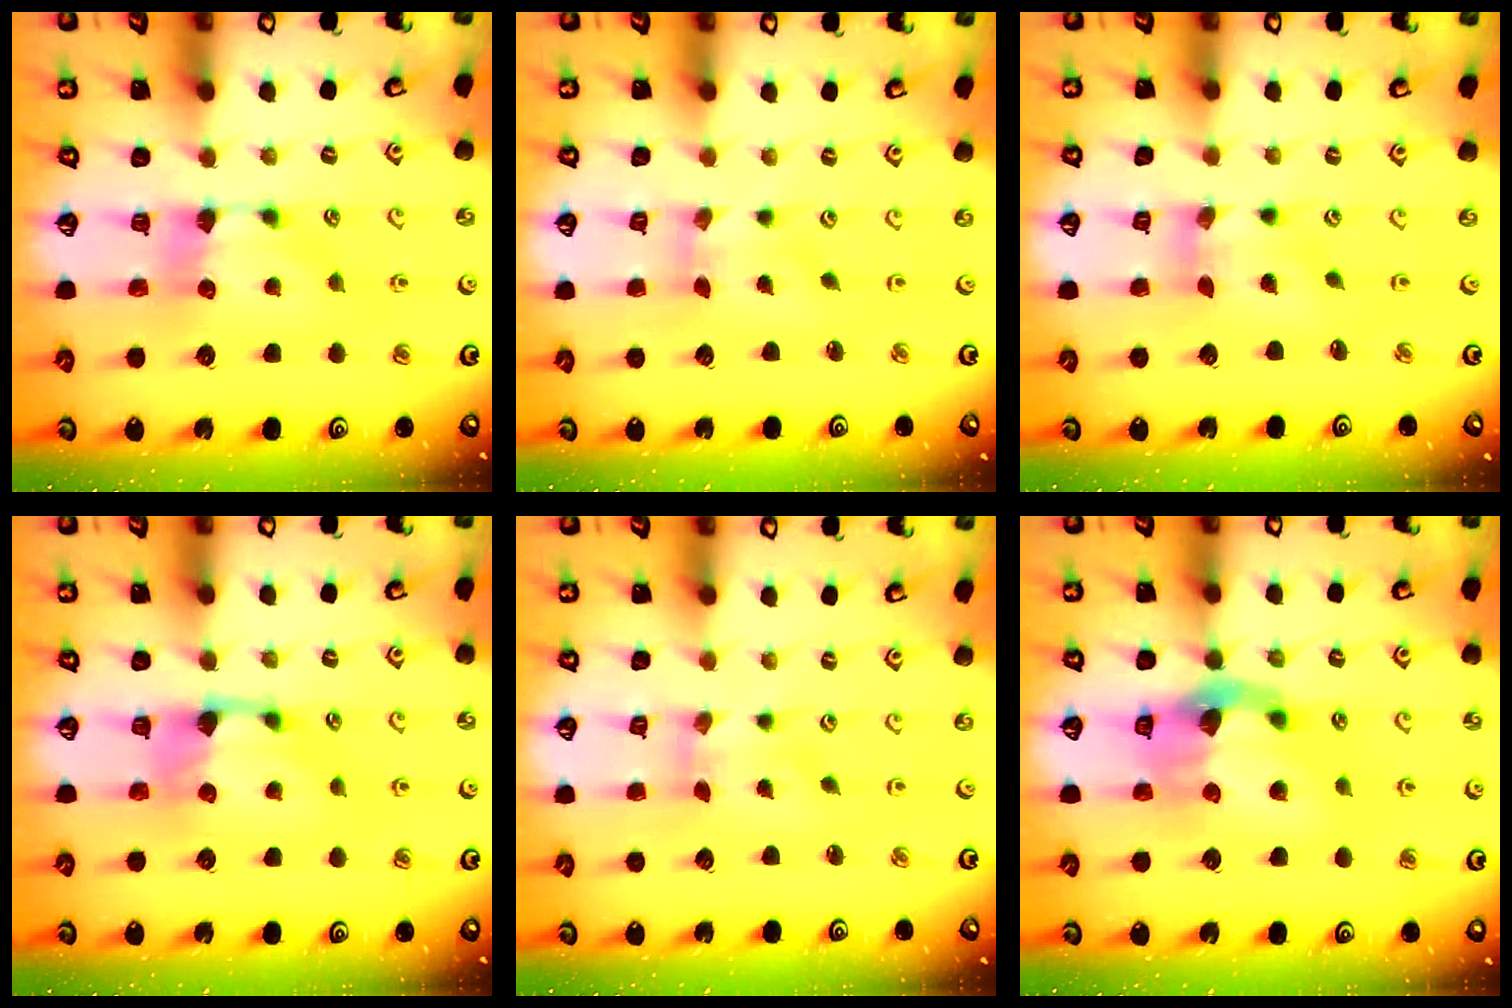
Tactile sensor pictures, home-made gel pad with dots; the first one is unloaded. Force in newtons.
{"total": 1.7, "press": 1.3, "slide": 1.1}
{"total": 2.7, "press": 2.3, "slide": 1.4}
{"total": 1.1, "press": 0.5, "slide": 1.0}
{"total": 1.7, "press": 1.3, "slide": 1.1}
{"total": 5.8, "press": 5.5, "slide": 2.1}